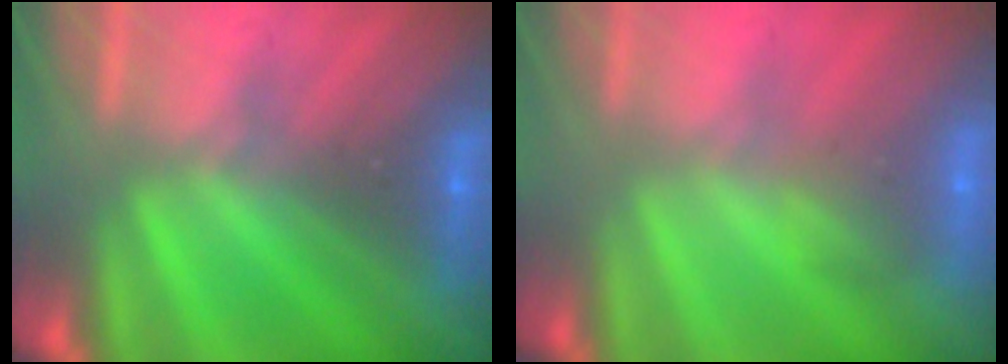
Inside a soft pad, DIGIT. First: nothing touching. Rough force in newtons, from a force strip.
{"total": 2.9}